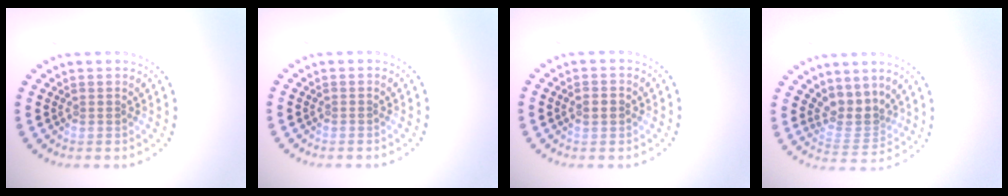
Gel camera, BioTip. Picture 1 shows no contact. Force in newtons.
{"total": 0.0}
{"total": 1.8, "press": 1.8, "slide": 0.1}
{"total": 3.2, "press": 2.5, "slide": 2.0}